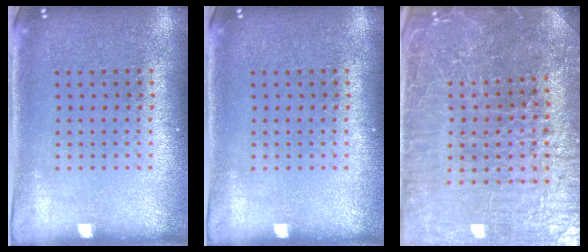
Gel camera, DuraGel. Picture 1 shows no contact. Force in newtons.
{"total": 0.0}
{"total": 5.1, "press": 4.8, "slide": 1.5}